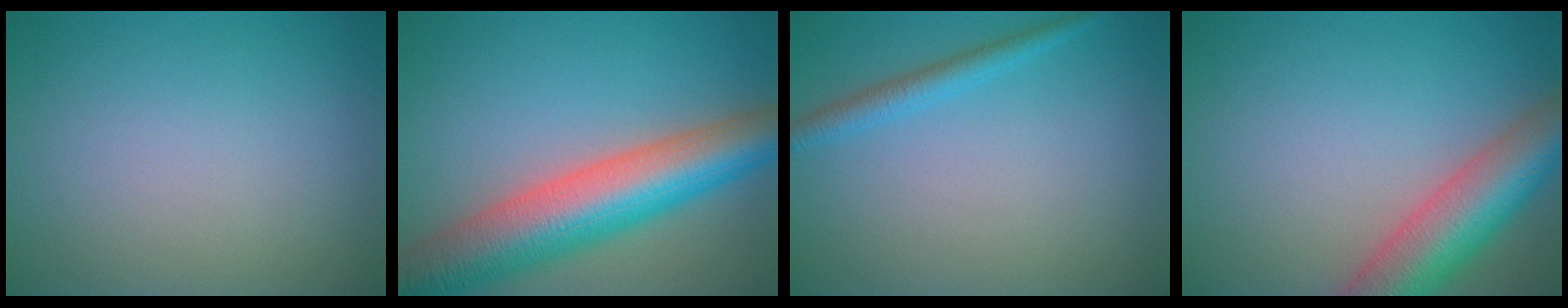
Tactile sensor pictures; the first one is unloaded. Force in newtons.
{"total": 10.6, "press": 10.6, "slide": 0.6}
{"total": 1.9, "press": 1.9, "slide": 0.1}
{"total": 8.2, "press": 8.2, "slide": 0.3}